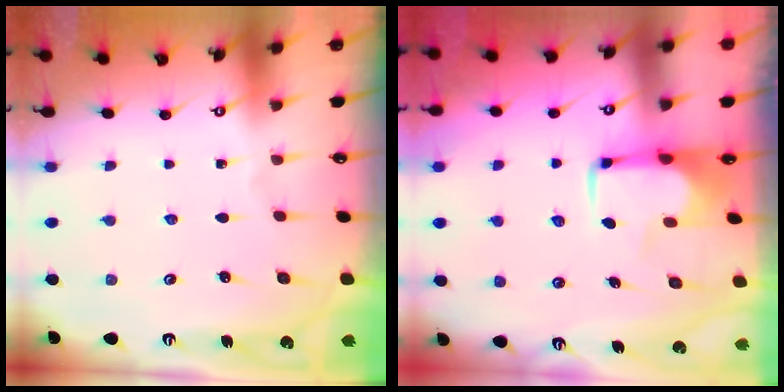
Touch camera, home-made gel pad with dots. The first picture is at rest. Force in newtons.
{"total": 1.7, "press": 1.6, "slide": 0.5}